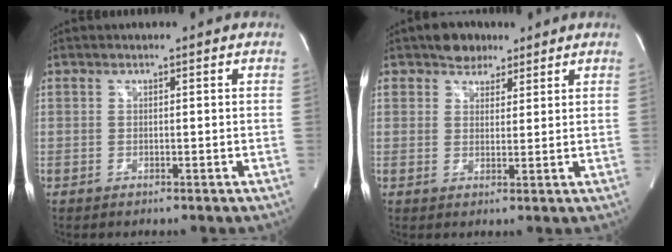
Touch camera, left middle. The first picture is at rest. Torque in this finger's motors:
{"motor_torque": [0.11, -0.07, -0.01, 0.00]}